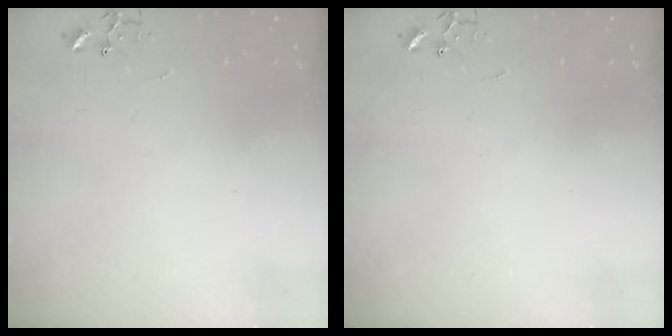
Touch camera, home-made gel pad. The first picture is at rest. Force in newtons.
{"total": 0.0}